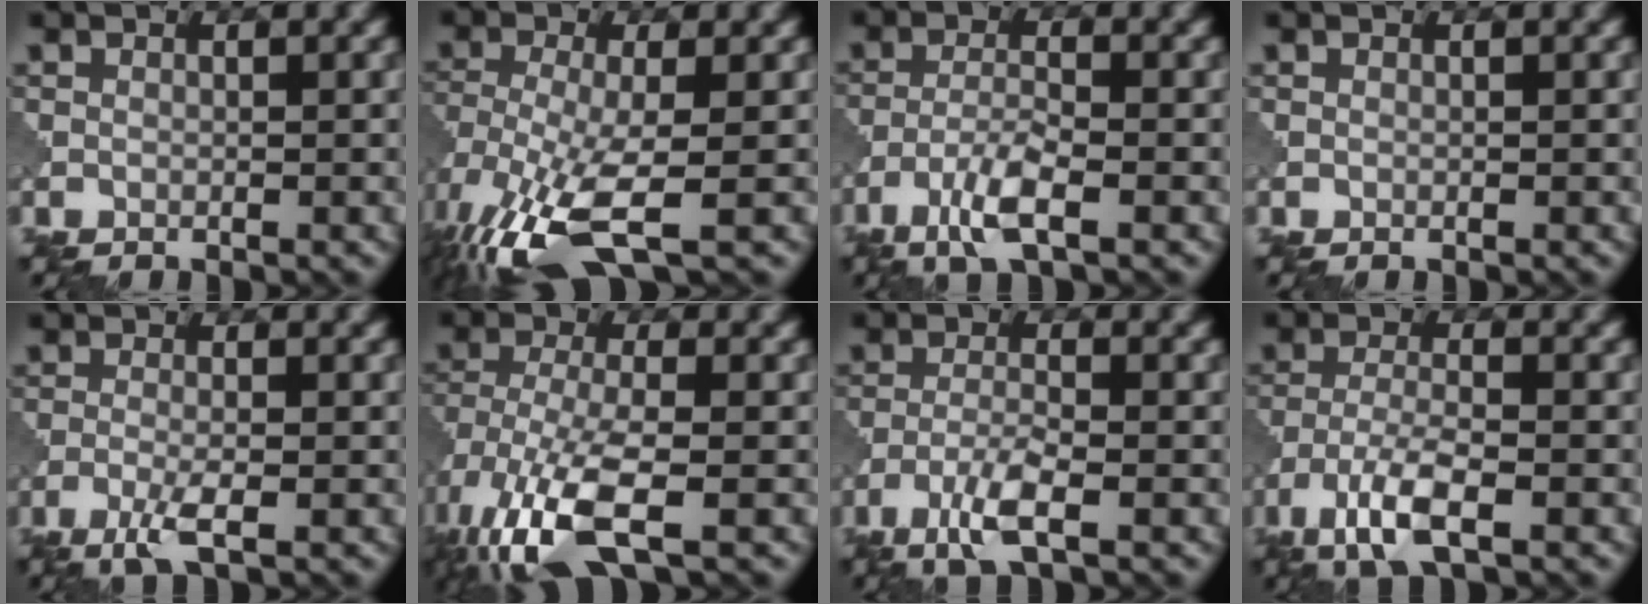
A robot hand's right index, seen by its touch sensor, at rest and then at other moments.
{"total": 9.7, "force": [-5.0, 3.2, 7.6], "torque": [-0.169, -0.016, -0.099]}
{"total": 4.0, "force": [-2.4, 0.8, 3.1], "torque": [-0.069, 0.001, -0.056]}
{"total": 0.0}
{"total": 2.8, "force": [-1.5, 0.5, 2.4], "torque": [-0.052, 0.000, -0.036]}
{"total": 9.8, "force": [-5.0, 3.6, 7.6], "torque": [-0.172, -0.016, -0.100]}
{"total": 3.9, "force": [-2.3, 0.7, 3.1], "torque": [-0.067, 0.001, -0.053]}
{"total": 5.3, "force": [-3.1, 1.4, 4.1], "torque": [-0.086, -0.005, -0.066]}